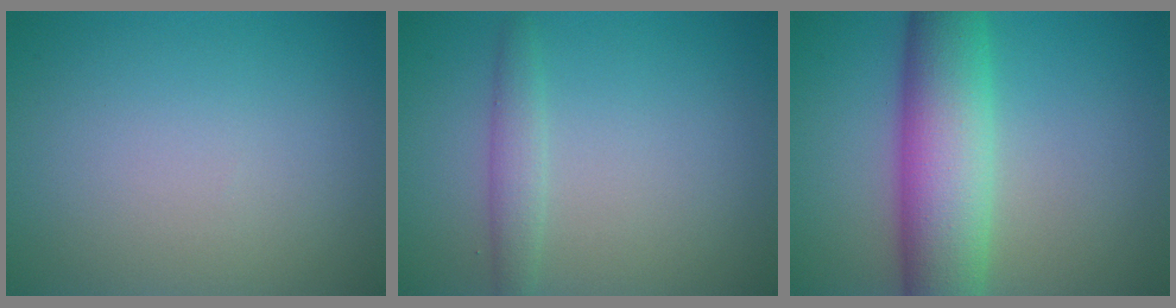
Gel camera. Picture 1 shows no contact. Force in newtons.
{"total": 1.9, "press": 1.9, "slide": 0.0}
{"total": 9.0, "press": 9.0, "slide": 0.2}